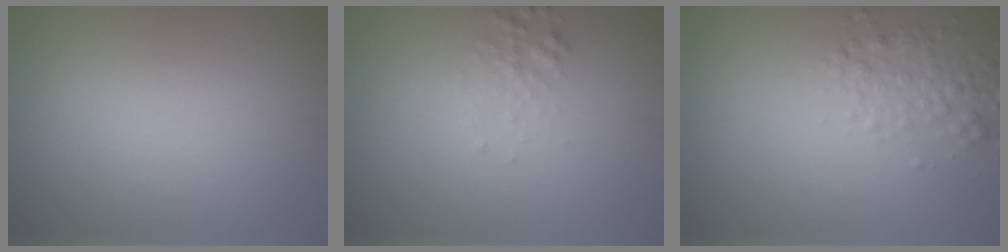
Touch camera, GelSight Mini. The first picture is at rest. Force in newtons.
{"total": 1.4, "press": 1.4, "slide": 0.0}
{"total": 2.5, "press": 2.5, "slide": 0.1}